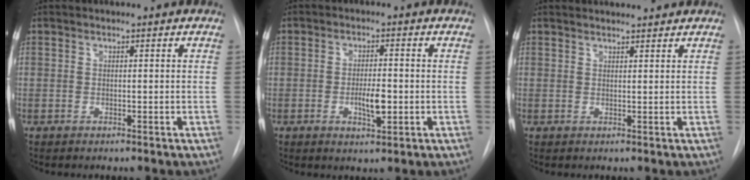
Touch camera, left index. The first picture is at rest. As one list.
[{"total": 4.3, "force": [-1.0, 1.2, 4.0], "torque": [-0.070, -0.002, -0.013]}, {"total": 5.0, "force": [4.8, 0.7, 0.9], "torque": [-0.011, 0.023, 0.059]}]